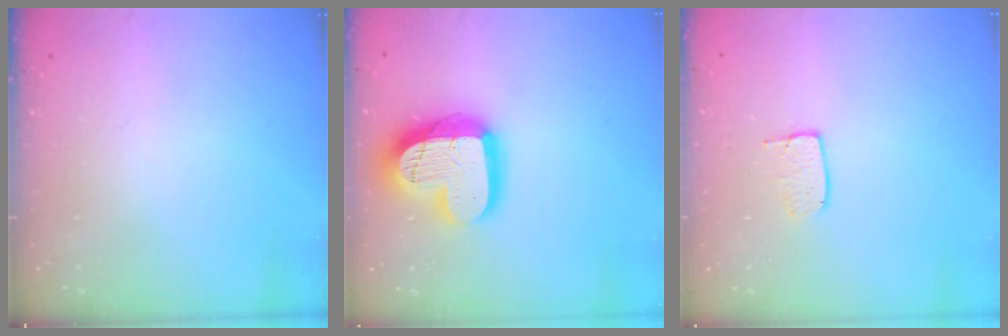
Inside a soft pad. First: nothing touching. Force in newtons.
{"total": 18.9, "press": 18.8, "slide": 1.5}
{"total": 5.5, "press": 5.5, "slide": 0.4}